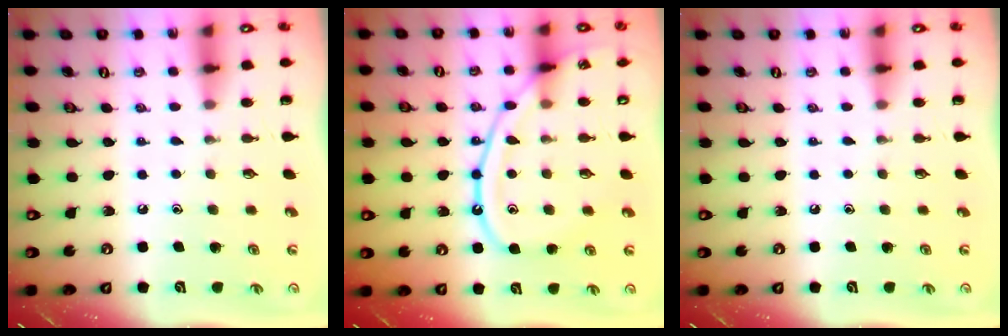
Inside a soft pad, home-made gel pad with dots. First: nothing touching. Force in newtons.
{"total": 13.5, "press": 13.4, "slide": 1.2}
{"total": 0.0}